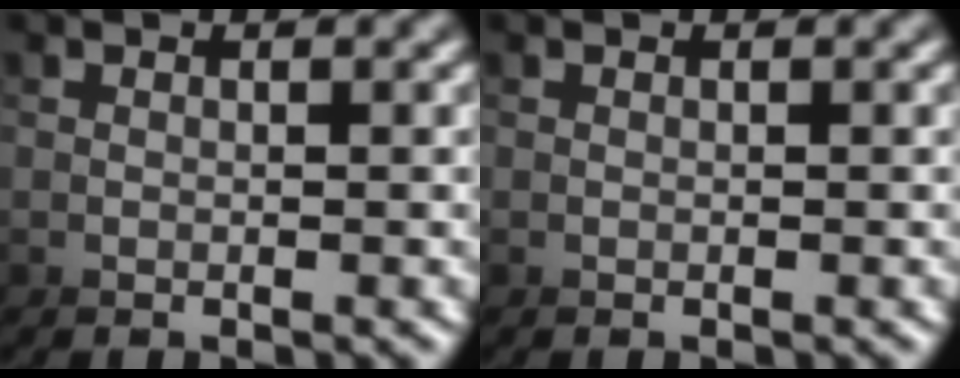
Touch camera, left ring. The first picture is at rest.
{"total": 0.0}